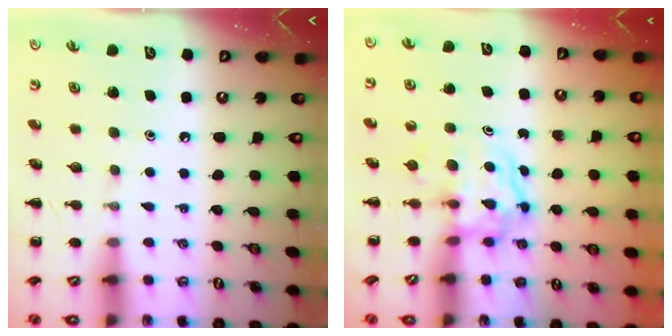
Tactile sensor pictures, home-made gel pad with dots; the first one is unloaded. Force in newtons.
{"total": 3.8, "press": 3.7, "slide": 0.5}